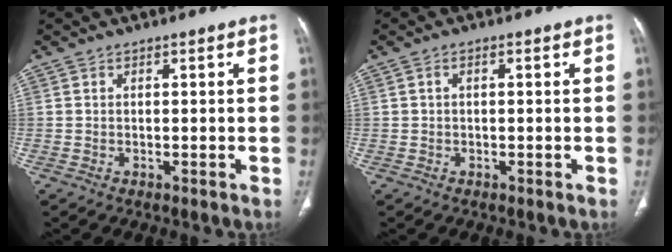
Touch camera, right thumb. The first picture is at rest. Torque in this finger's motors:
{"motor_torque": [-0.12, 0.19, -0.38, 0.28, 0.08]}